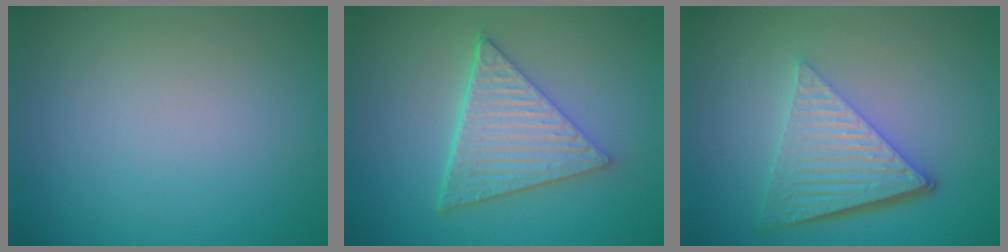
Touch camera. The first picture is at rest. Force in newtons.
{"total": 6.1, "press": 4.5, "slide": 4.1}
{"total": 6.4, "press": 4.3, "slide": 4.8}